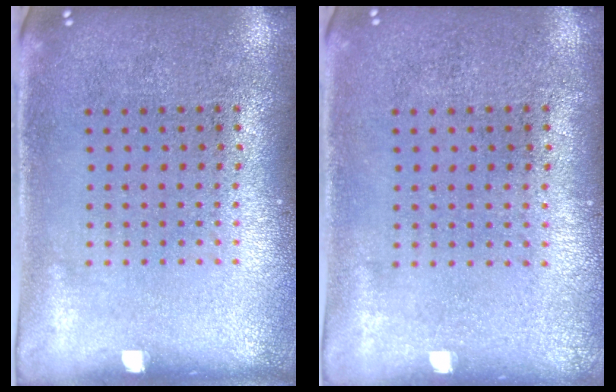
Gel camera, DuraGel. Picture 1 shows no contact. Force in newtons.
{"total": 0.0}